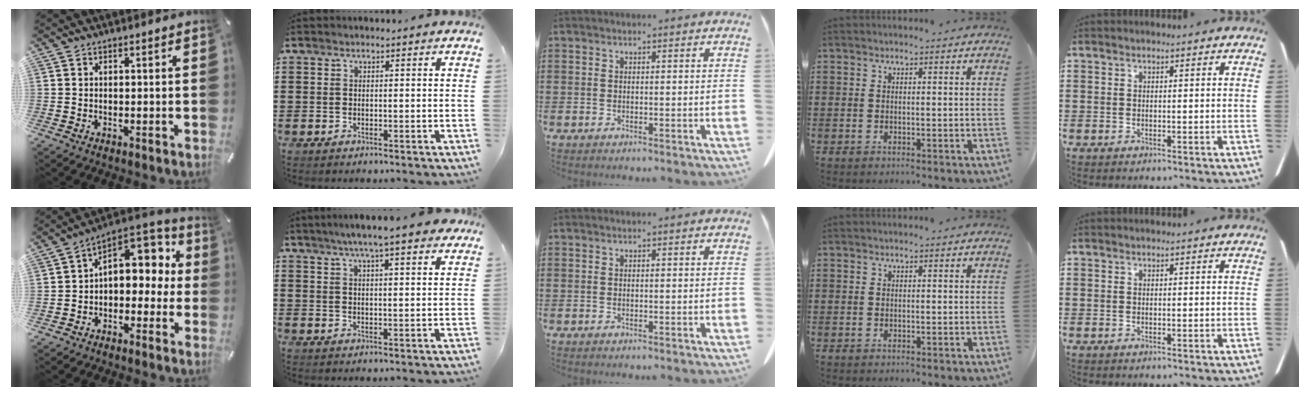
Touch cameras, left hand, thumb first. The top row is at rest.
{"thumb": {"total": 9.0, "force": [2.7, 6.6, 5.4], "torque": [-0.065, -0.024, 0.047]}, "index": {"total": 6.2, "force": [5.0, 0.4, 3.7], "torque": [-0.076, -0.008, 0.086]}}